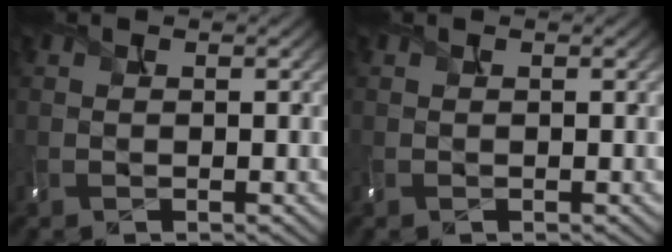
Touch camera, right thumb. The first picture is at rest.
{"total": 0.0}